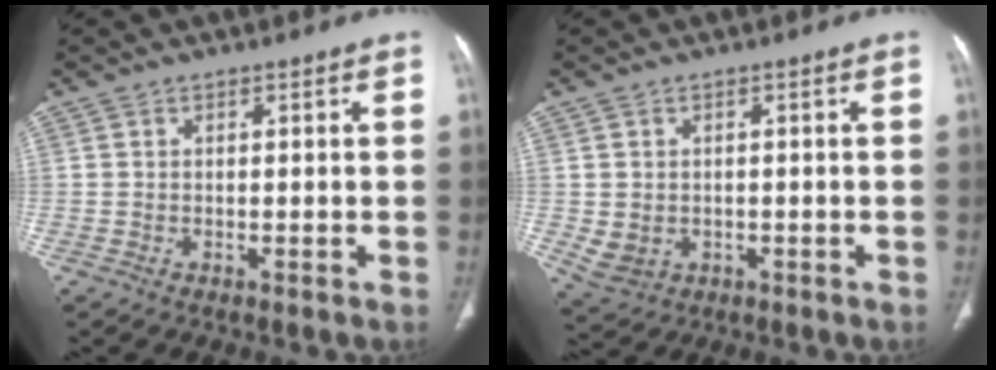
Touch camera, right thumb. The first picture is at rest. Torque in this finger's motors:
{"motor_torque": [-0.07, 0.58, 0.22, 0.61, 0.11]}